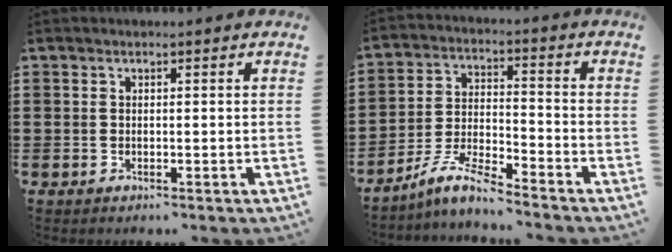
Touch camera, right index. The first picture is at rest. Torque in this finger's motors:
{"motor_torque": [-0.52, 0.99, -1.05, -0.21]}